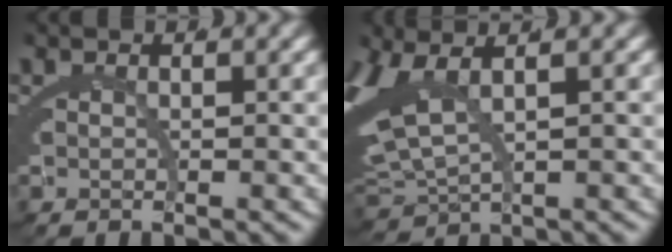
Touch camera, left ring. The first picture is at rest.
{"total": 5.7, "force": [1.8, 3.5, 4.1], "torque": [-0.119, -0.005, 0.044]}